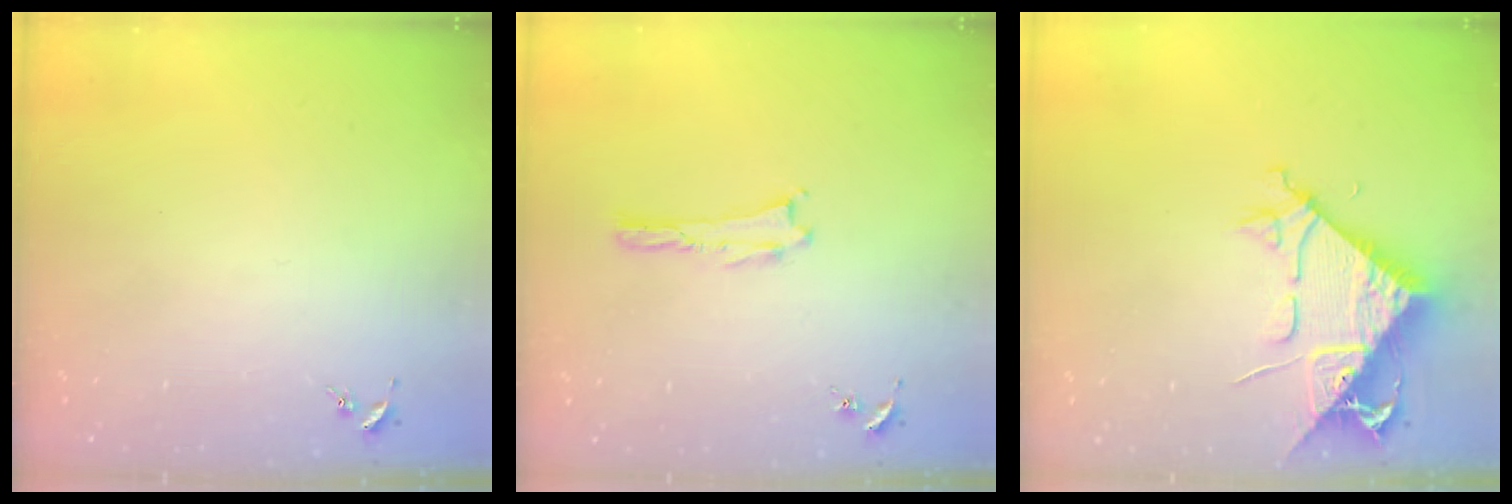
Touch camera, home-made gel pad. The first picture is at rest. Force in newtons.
{"total": 0.0}
{"total": 8.7, "press": 8.6, "slide": 1.0}